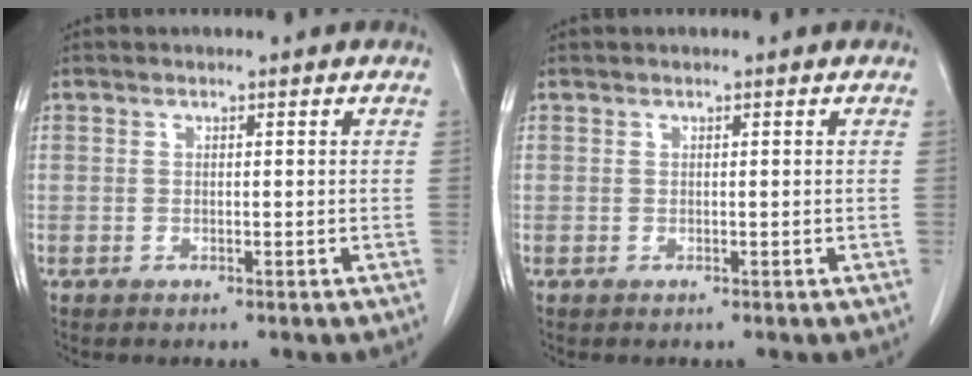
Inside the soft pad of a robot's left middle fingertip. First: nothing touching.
{"total": 0.0}